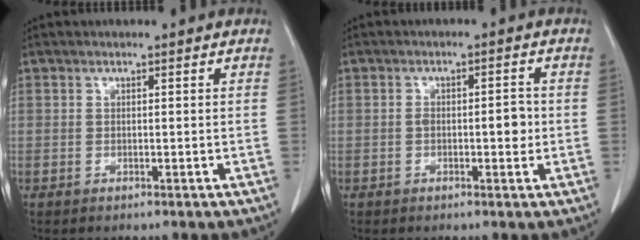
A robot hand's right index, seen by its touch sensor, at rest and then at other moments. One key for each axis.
{"total": 3.3, "fx": -0.5, "fy": 1.3, "fz": 3.1, "tx": -0.048, "ty": 0.004, "tz": -0.005}